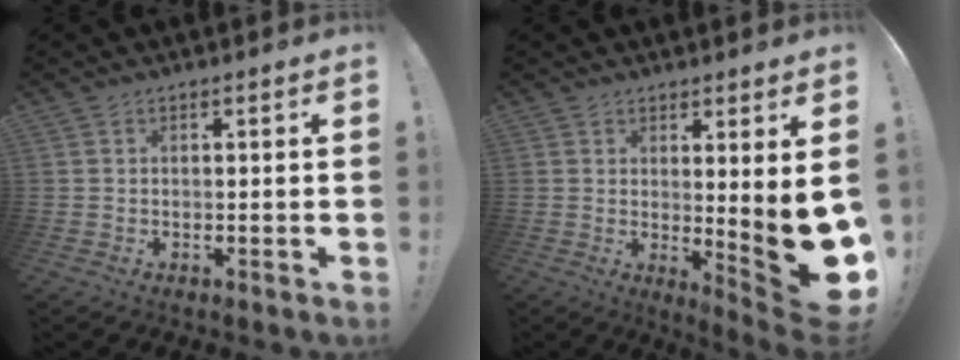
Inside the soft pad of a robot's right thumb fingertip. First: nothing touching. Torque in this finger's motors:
{"motor_torque": [0.44, 0.65, 0.76, 0.74, 0.15]}